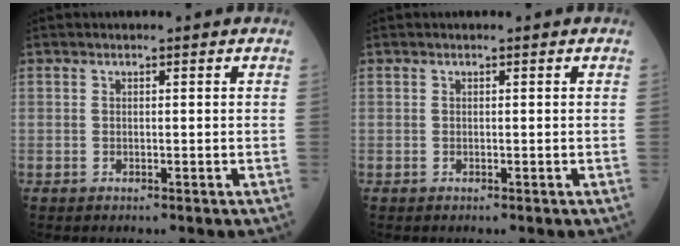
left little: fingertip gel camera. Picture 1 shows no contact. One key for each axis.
{"total": 0.0}